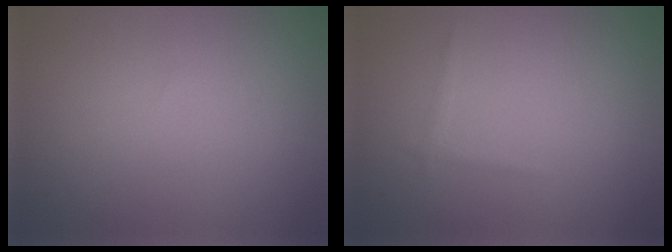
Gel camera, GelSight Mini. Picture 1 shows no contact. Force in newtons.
{"total": 0.6, "press": 0.6, "slide": 0.0}